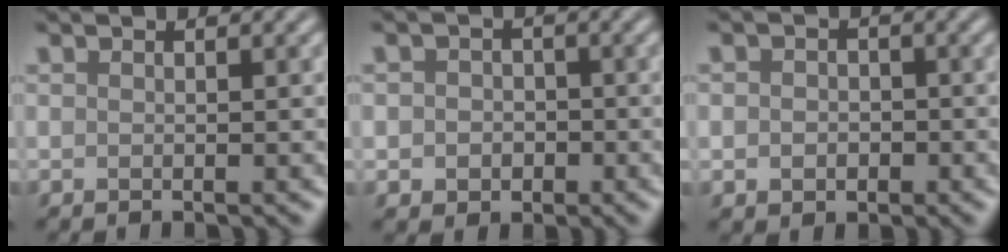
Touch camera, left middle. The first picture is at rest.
{"total": 2.6, "force": [-0.4, 2.3, 1.1], "torque": [0.002, -0.006, -0.015]}
{"total": 2.2, "force": [-0.4, 1.9, 1.1], "torque": [-0.003, -0.005, -0.011]}